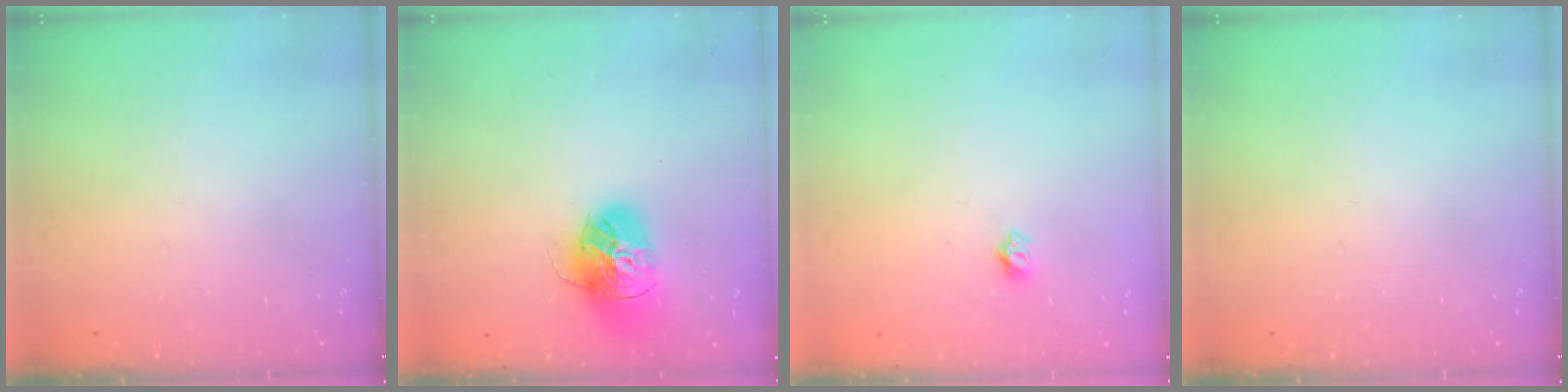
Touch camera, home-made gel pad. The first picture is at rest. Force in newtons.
{"total": 16.8, "press": 16.7, "slide": 1.9}
{"total": 3.7, "press": 3.6, "slide": 0.2}
{"total": 0.0}